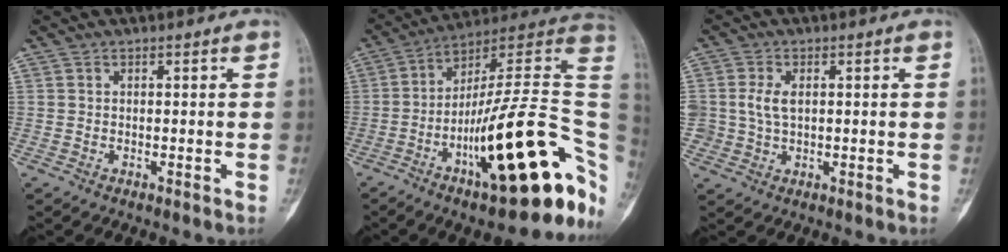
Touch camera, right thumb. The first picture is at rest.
{"total": 28.4, "force": [-8.6, 7.8, 25.9], "torque": [-0.309, 0.063, -0.127]}
{"total": 3.9, "force": [0.5, 2.6, 2.9], "torque": [-0.060, 0.001, 0.014]}